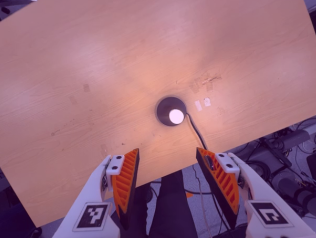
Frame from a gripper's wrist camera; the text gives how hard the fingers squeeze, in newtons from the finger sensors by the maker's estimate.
{"total": 0.0}